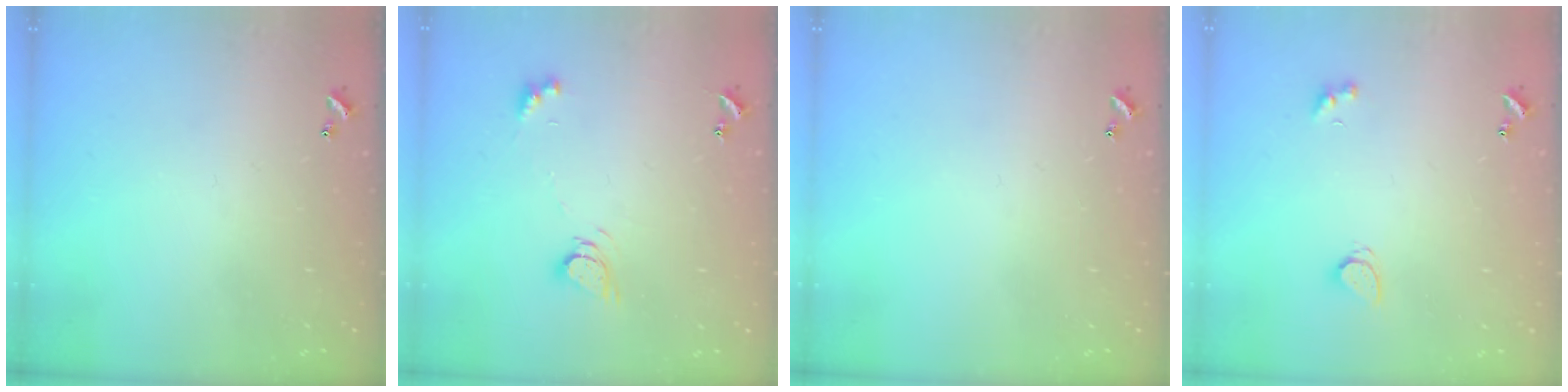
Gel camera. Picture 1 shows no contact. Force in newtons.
{"total": 5.9, "press": 5.9, "slide": 0.5}
{"total": 0.0}
{"total": 2.1, "press": 2.0, "slide": 0.4}